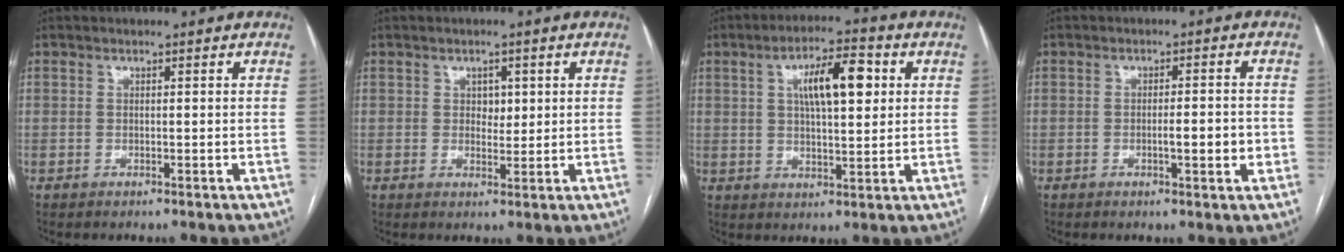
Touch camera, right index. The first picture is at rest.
{"total": 2.4, "force": [0.8, 1.6, 1.6], "torque": [-0.018, -0.001, 0.011]}
{"total": 9.5, "force": [2.8, 2.7, 8.6], "torque": [-0.149, 0.016, 0.046]}
{"total": 4.1, "force": [-1.0, 0.7, 3.9], "torque": [-0.061, 0.000, -0.010]}